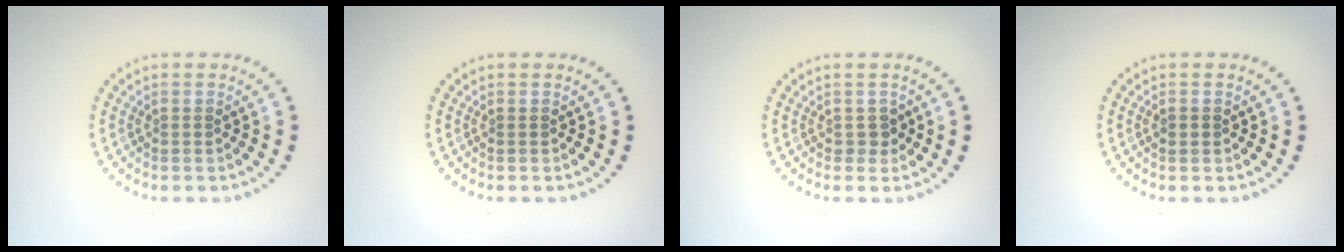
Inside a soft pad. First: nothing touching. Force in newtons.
{"total": 0.0}
{"total": 1.2, "press": 1.0, "slide": 0.6}
{"total": 1.0, "press": 0.9, "slide": 0.2}